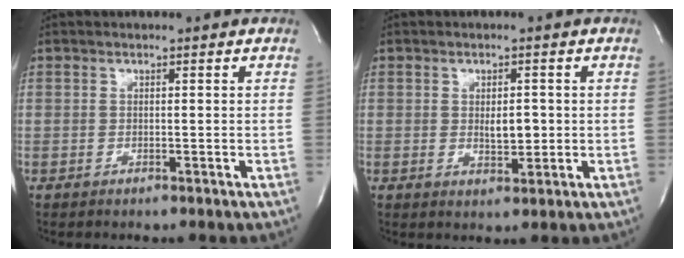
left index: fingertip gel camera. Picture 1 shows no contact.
{"total": 3.1, "force": [0.1, 1.3, 2.8], "torque": [-0.046, -0.004, 0.006]}